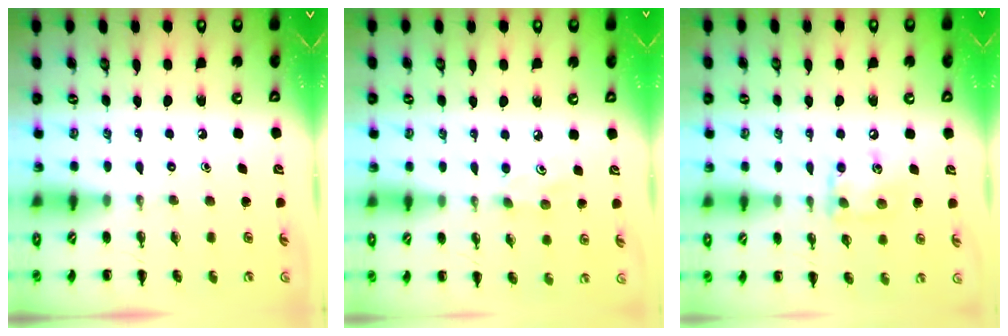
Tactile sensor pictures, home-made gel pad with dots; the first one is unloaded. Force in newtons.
{"total": 2.6, "press": 2.5, "slide": 0.8}
{"total": 9.1, "press": 9.1, "slide": 0.8}